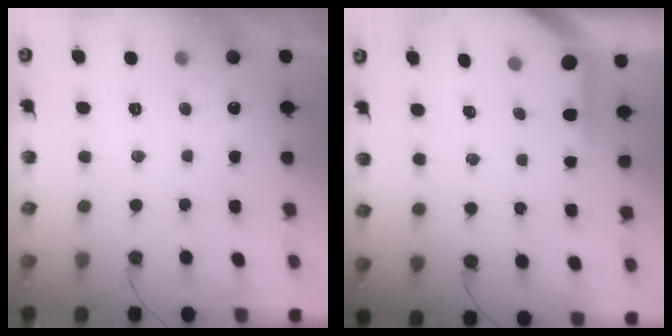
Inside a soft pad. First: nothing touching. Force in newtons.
{"total": 3.5, "press": 3.5, "slide": 0.3}